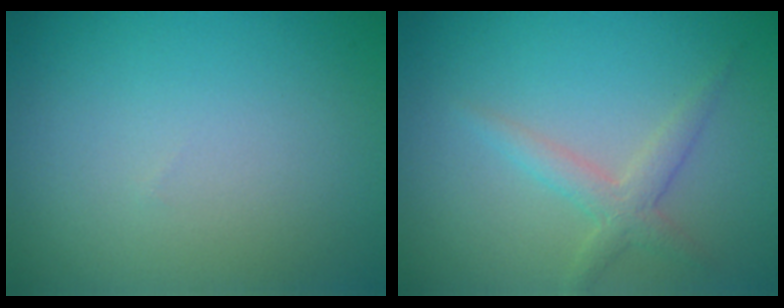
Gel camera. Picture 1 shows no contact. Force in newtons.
{"total": 2.2, "press": 2.2, "slide": 0.0}